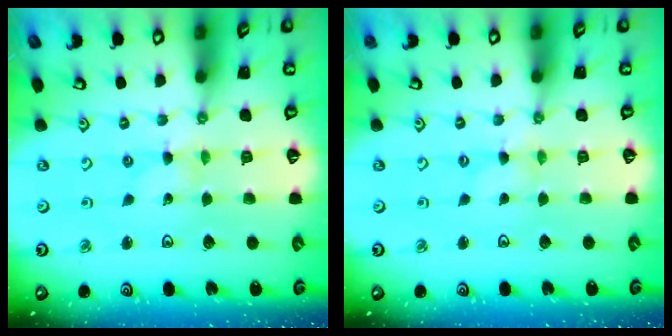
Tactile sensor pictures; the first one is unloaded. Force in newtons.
{"total": 0.0}